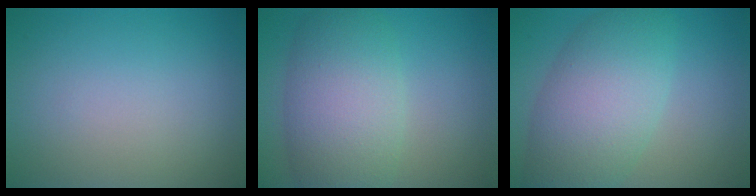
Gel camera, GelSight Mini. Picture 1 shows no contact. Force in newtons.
{"total": 7.9, "press": 7.9, "slide": 0.3}
{"total": 8.1, "press": 8.1, "slide": 0.3}